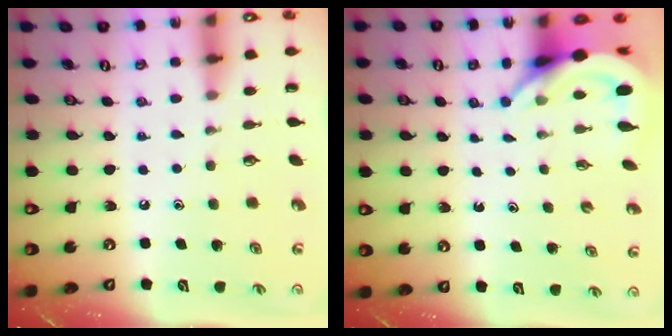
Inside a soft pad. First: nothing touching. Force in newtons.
{"total": 5.7, "press": 5.7, "slide": 0.4}